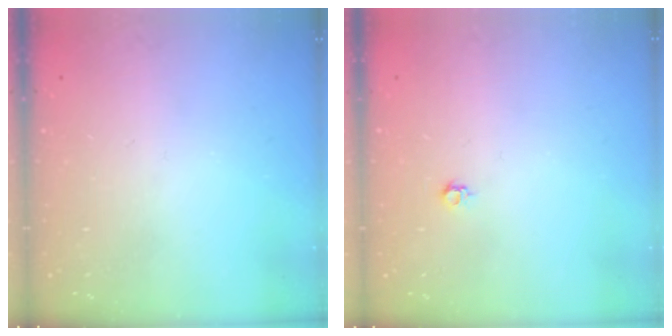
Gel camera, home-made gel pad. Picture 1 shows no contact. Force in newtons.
{"total": 4.0, "press": 3.9, "slide": 0.7}